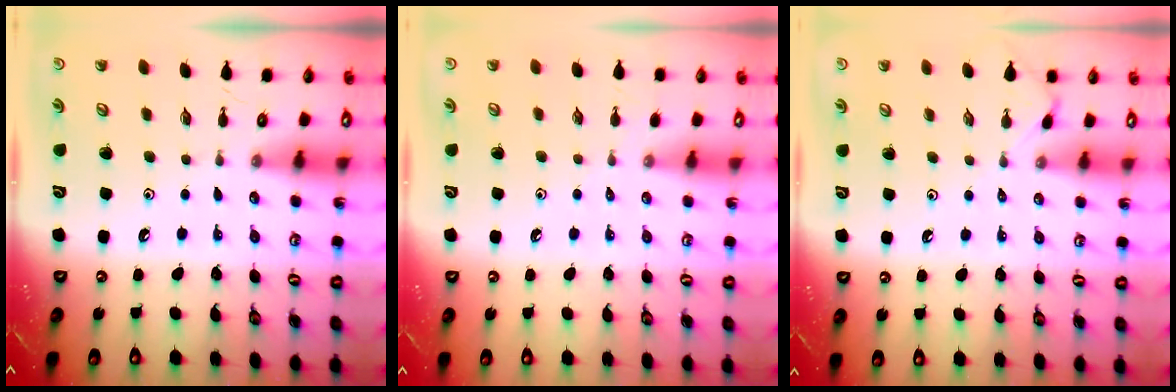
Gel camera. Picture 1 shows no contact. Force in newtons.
{"total": 1.9, "press": 1.9, "slide": 0.4}
{"total": 3.1, "press": 3.0, "slide": 0.6}